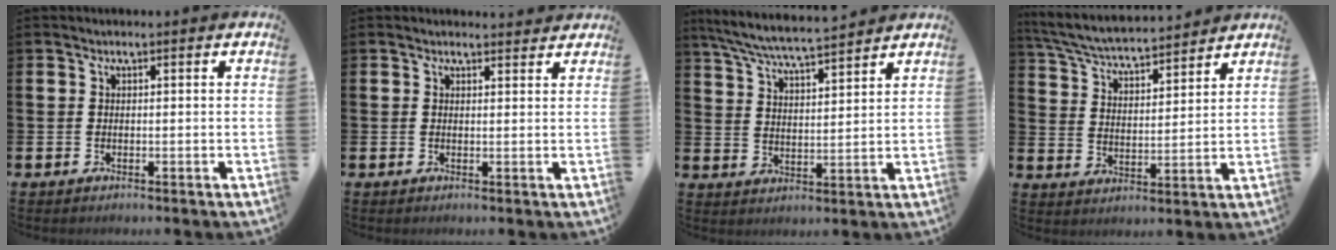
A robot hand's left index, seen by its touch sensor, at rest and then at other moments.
{"total": 1.4, "force": [1.4, 0.3, 0.0], "torque": [0.012, -0.007, 0.023]}
{"total": 6.8, "force": [6.6, 0.2, 1.9], "torque": [-0.060, -0.040, 0.116]}
{"total": 5.8, "force": [5.6, 0.5, 1.3], "torque": [-0.054, -0.042, 0.095]}